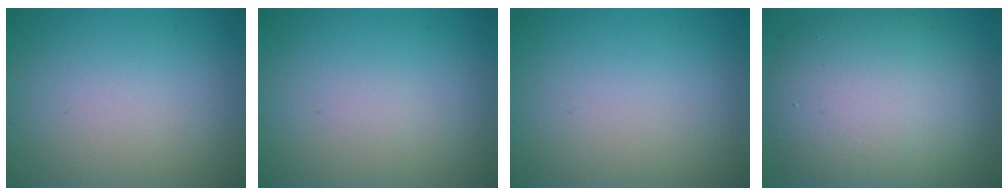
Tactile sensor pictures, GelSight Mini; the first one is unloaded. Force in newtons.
{"total": 0.0}
{"total": 0.0}
{"total": 11.1, "press": 11.0, "slide": 1.2}